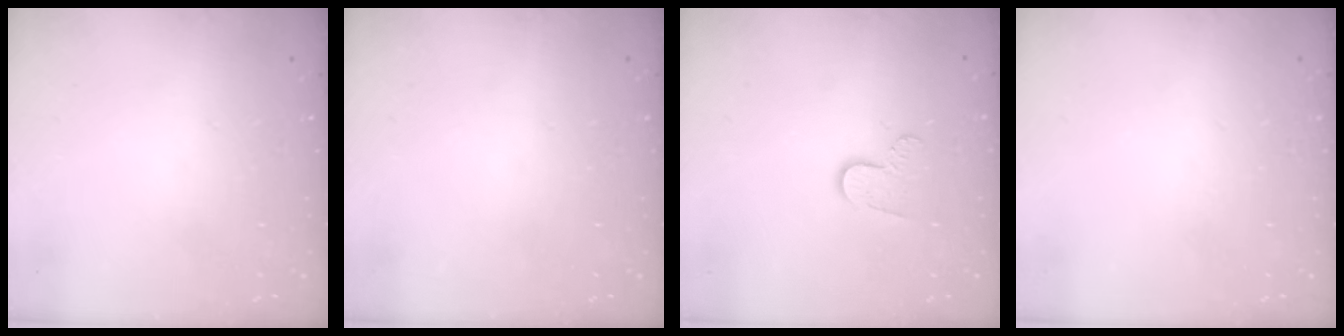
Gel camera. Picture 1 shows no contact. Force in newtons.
{"total": 0.0}
{"total": 6.1, "press": 6.0, "slide": 0.6}
{"total": 0.0}